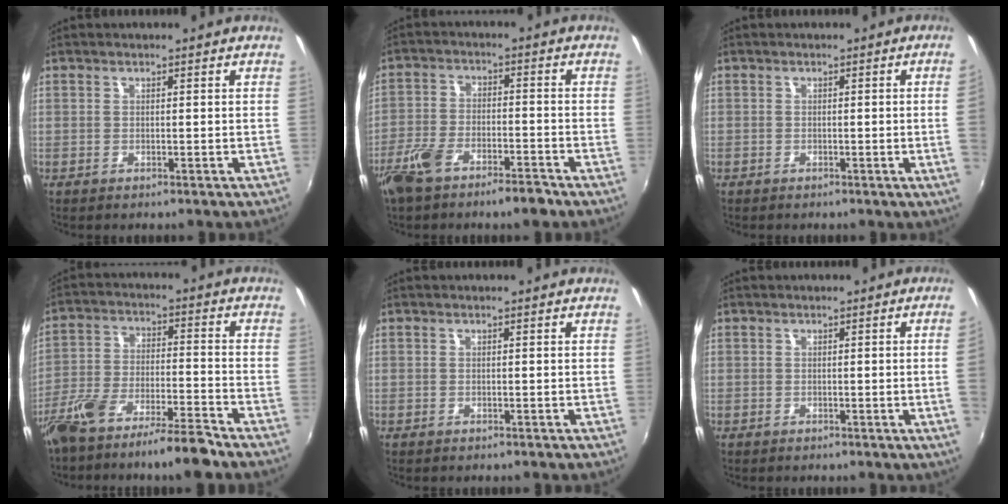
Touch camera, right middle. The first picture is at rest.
{"total": 9.0, "force": [-6.6, 2.9, 5.3], "torque": [-0.121, -0.002, -0.122]}
{"total": 2.2, "force": [-0.2, -1.4, 1.8], "torque": [-0.027, -0.012, 0.002]}
{"total": 11.5, "force": [-9.2, 1.2, 6.7], "torque": [-0.142, -0.007, -0.162]}
{"total": 0.6, "force": [-0.4, 0.4, 0.0], "torque": [-0.002, 0.001, -0.007]}
{"total": 2.5, "force": [-0.2, -1.5, 2.0], "torque": [-0.030, -0.011, 0.003]}